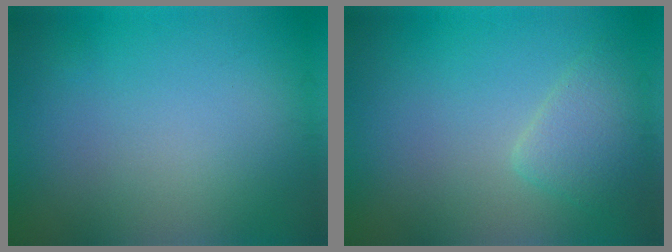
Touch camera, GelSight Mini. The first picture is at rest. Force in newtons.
{"total": 2.4, "press": 2.4, "slide": 0.2}